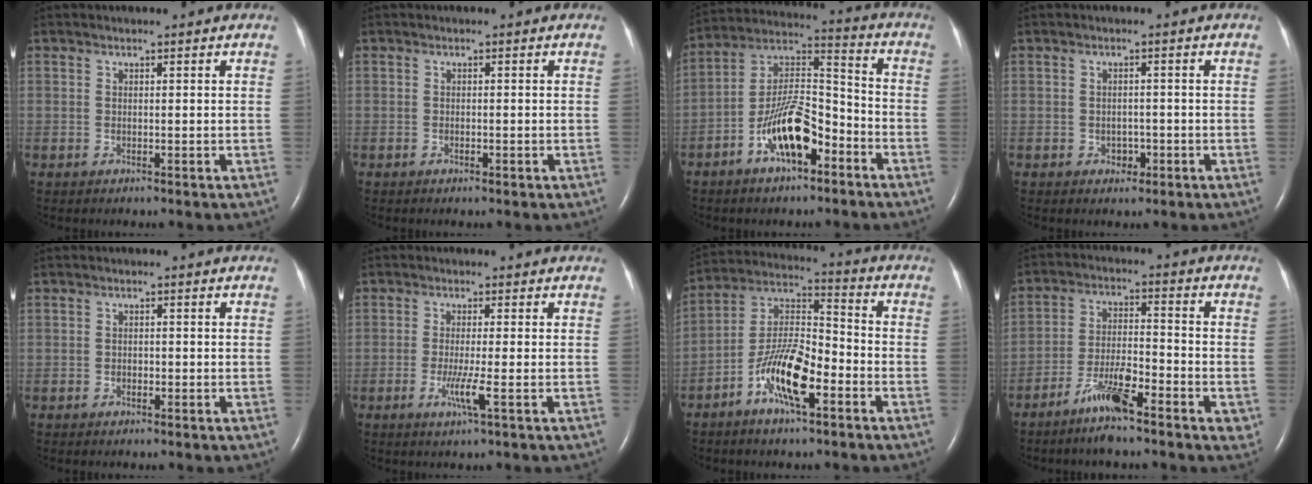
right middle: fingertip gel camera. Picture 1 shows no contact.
{"total": 0.7, "force": [-0.5, 0.3, 0.5], "torque": [-0.012, 0.000, -0.006]}
{"total": 12.3, "force": [-6.2, 4.1, 9.8], "torque": [-0.193, 0.020, -0.110]}
{"total": 1.9, "force": [-0.8, 1.5, 0.8], "torque": [-0.010, 0.004, -0.008]}
{"total": 0.8, "force": [-0.4, 0.5, 0.5], "torque": [-0.007, 0.002, -0.008]}
{"total": 3.4, "force": [-1.2, -0.5, 3.2], "torque": [-0.068, -0.011, -0.026]}
{"total": 11.6, "force": [-5.5, 3.0, 9.8], "torque": [-0.195, 0.010, -0.103]}
{"total": 9.2, "force": [-5.6, 1.7, 7.1], "torque": [-0.123, -0.006, -0.100]}